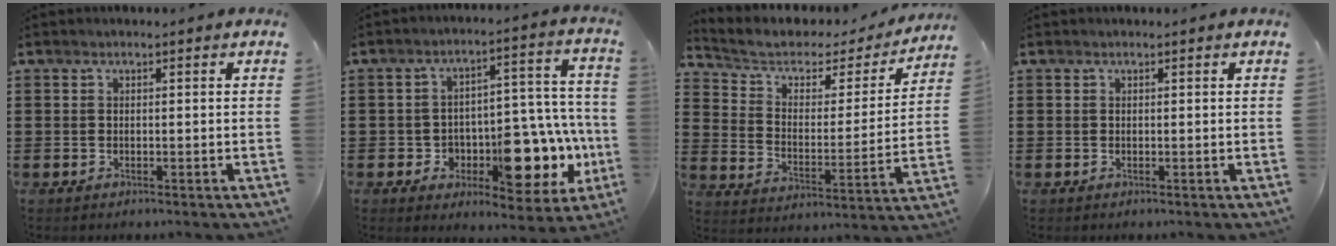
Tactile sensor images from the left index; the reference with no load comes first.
{"total": 11.6, "force": [-4.1, 6.9, 8.3], "torque": [-0.112, 0.012, -0.056]}
{"total": 4.9, "force": [3.4, 2.8, 2.1], "torque": [-0.064, -0.021, 0.053]}
{"total": 0.0}